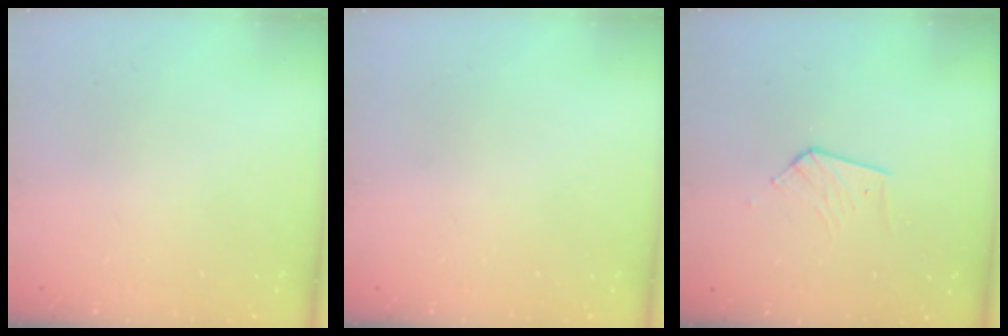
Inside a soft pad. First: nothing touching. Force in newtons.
{"total": 0.0}
{"total": 4.9, "press": 4.8, "slide": 0.4}